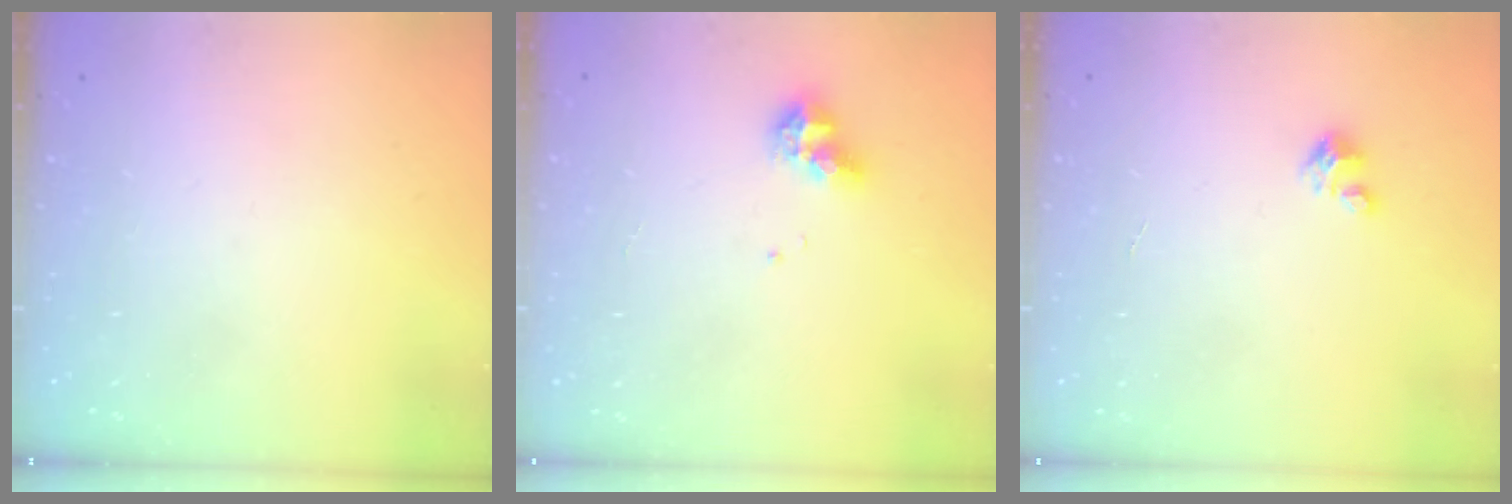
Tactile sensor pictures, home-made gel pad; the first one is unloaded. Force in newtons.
{"total": 7.9, "press": 7.9, "slide": 0.4}
{"total": 3.6, "press": 3.5, "slide": 0.2}